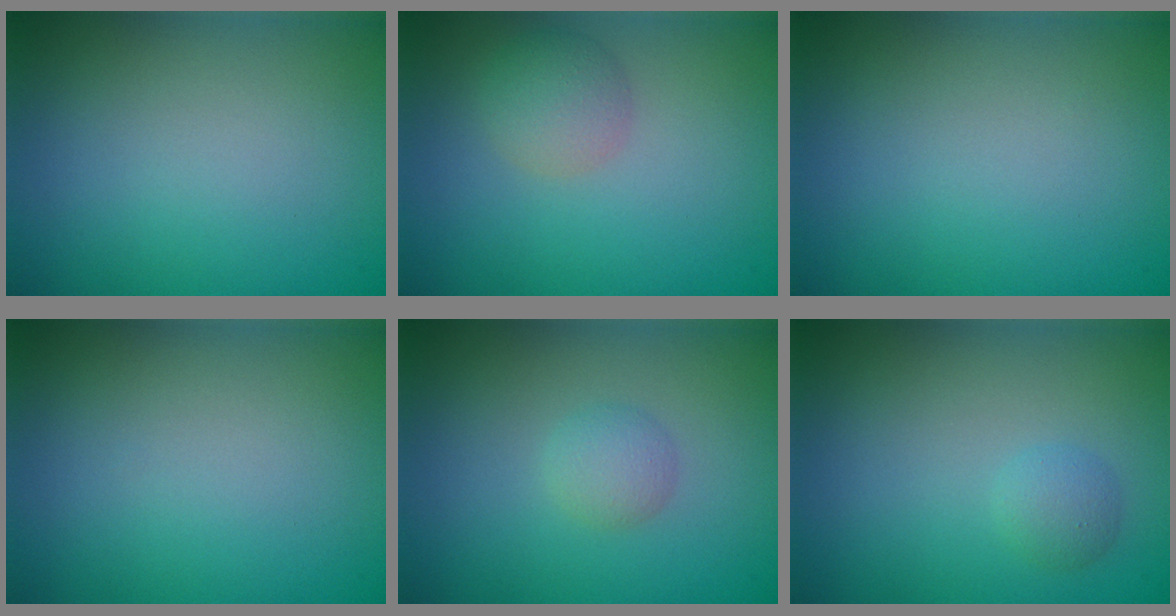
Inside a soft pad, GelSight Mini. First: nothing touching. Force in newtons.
{"total": 2.6, "press": 2.6, "slide": 0.1}
{"total": 0.0}
{"total": 0.0}
{"total": 1.5, "press": 1.5, "slide": 0.1}
{"total": 1.4, "press": 1.4, "slide": 0.1}